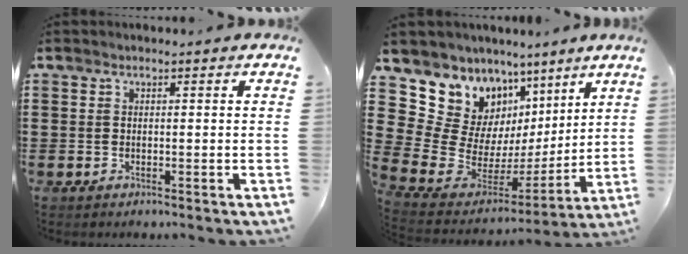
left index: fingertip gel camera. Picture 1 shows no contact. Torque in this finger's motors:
{"motor_torque": [1.64, -0.50, 0.79, 0.12]}